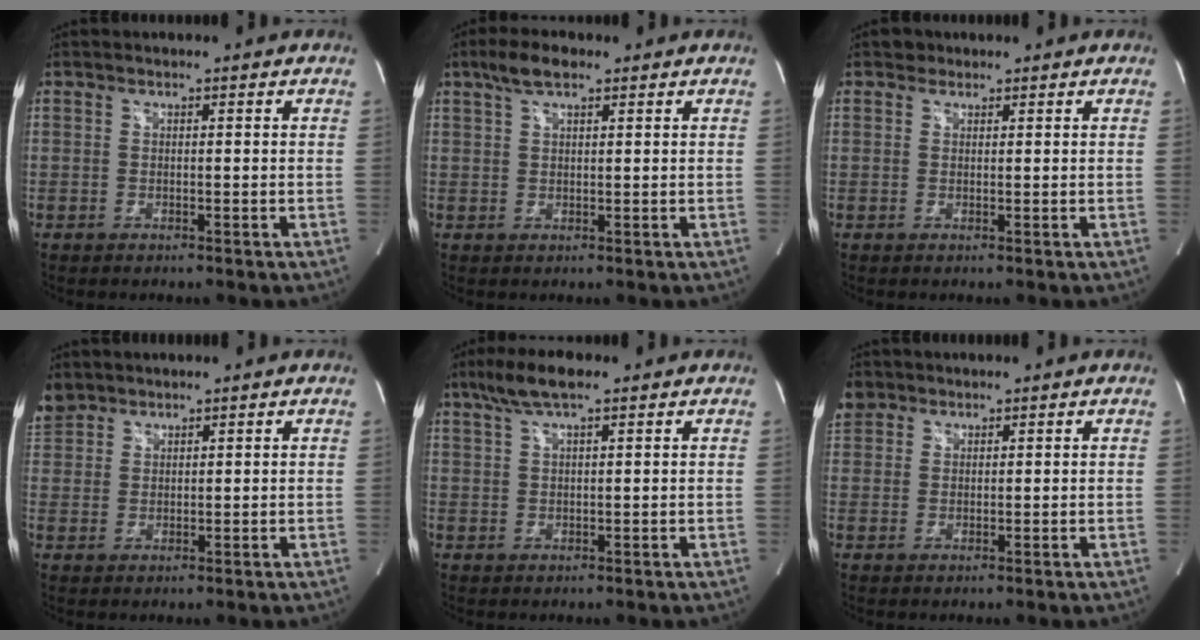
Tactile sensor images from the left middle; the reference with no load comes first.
{"total": 4.5, "force": [3.0, 1.3, 3.0], "torque": [-0.068, 0.016, 0.057]}
{"total": 1.3, "force": [0.9, 0.9, 0.0], "torque": [0.004, 0.005, 0.009]}
{"total": 5.9, "force": [4.7, 3.4, 1.0], "torque": [-0.034, 0.018, 0.102]}
{"total": 5.9, "force": [4.1, 0.9, 4.1], "torque": [-0.091, 0.018, 0.078]}
{"total": 5.2, "force": [3.5, 3.7, 0.9], "torque": [-0.029, 0.019, 0.074]}